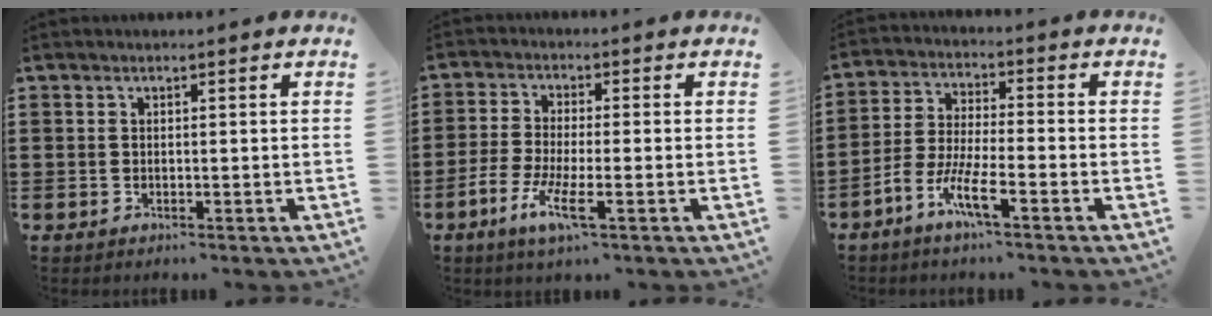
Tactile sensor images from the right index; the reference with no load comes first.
{"total": 5.9, "force": [-2.9, 0.9, 5.0], "torque": [-0.109, -0.013, -0.057]}
{"total": 6.8, "force": [-4.4, 0.9, 5.1], "torque": [-0.124, -0.013, -0.088]}